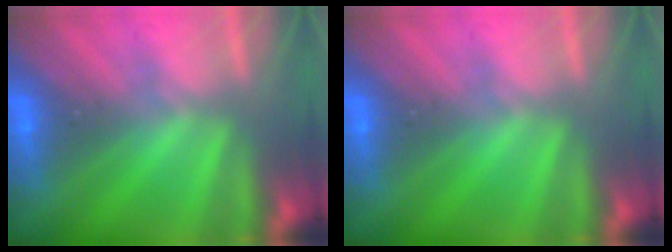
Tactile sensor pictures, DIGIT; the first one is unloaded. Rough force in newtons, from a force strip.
{"total": 0.0}